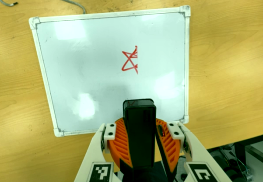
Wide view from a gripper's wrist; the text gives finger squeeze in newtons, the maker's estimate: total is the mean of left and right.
{"total": 11.3, "left": 11.2, "right": 11.3}